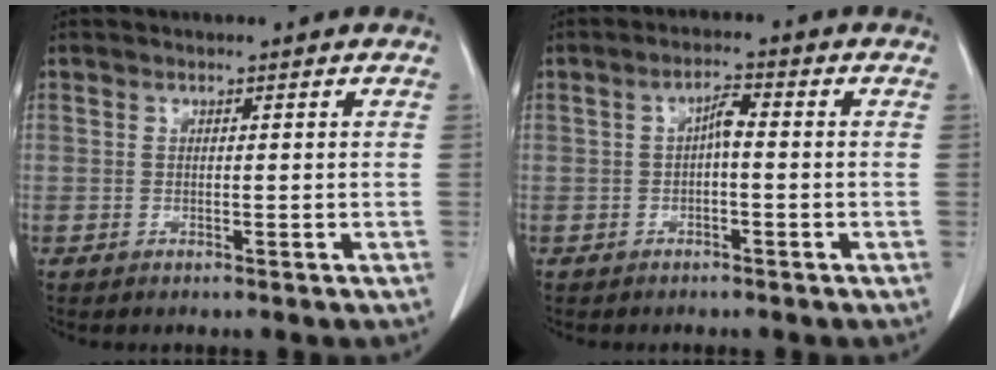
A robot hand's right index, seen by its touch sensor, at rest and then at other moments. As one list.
[{"total": 2.6, "force": [-0.3, 0.7, 2.5], "torque": [-0.043, 0.009, -0.005]}]